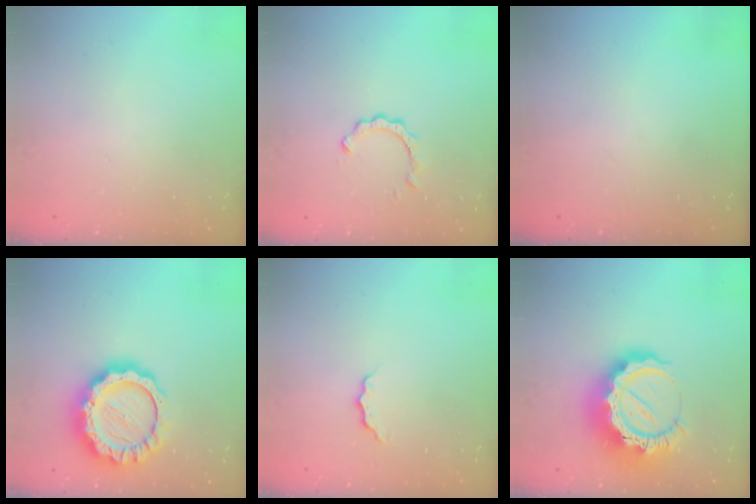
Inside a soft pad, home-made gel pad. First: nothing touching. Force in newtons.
{"total": 2.7, "press": 2.7, "slide": 0.3}
{"total": 0.0}
{"total": 19.7, "press": 19.6, "slide": 1.9}
{"total": 4.1, "press": 4.1, "slide": 0.4}
{"total": 18.2, "press": 18.1, "slide": 1.7}